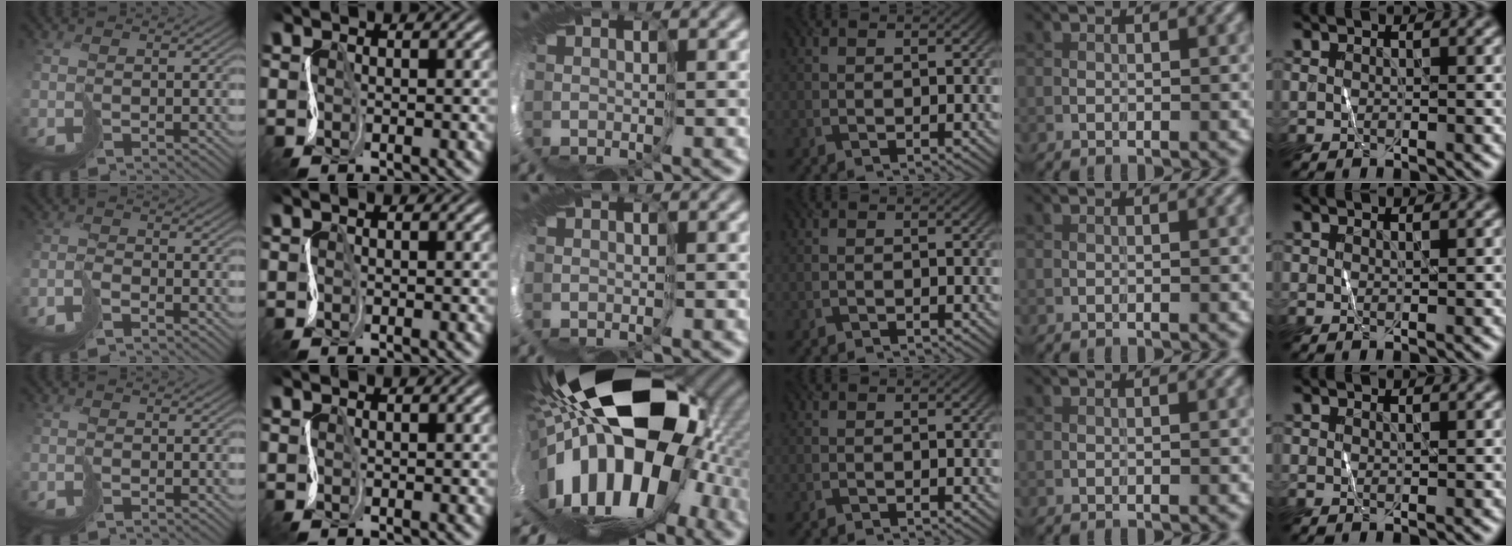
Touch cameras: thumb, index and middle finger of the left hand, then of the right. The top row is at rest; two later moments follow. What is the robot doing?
{"motion": "cut", "object": "paper bag"}